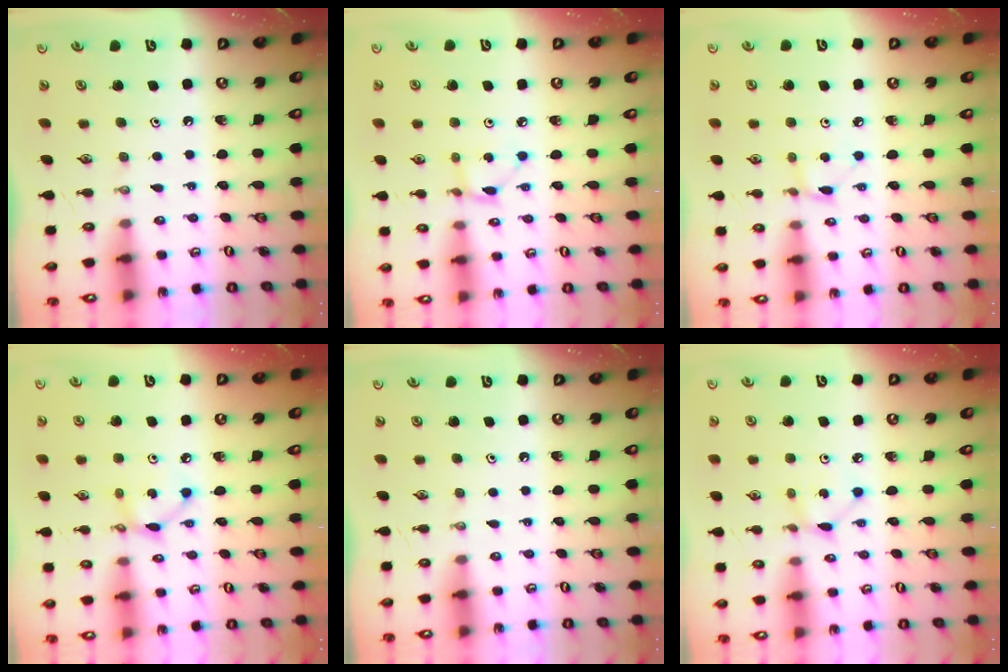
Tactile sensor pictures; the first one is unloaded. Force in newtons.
{"total": 2.9, "press": 2.9, "slide": 0.2}
{"total": 3.0, "press": 3.0, "slide": 0.4}
{"total": 5.2, "press": 5.2, "slide": 0.2}
{"total": 0.0}
{"total": 2.8, "press": 2.7, "slide": 0.3}